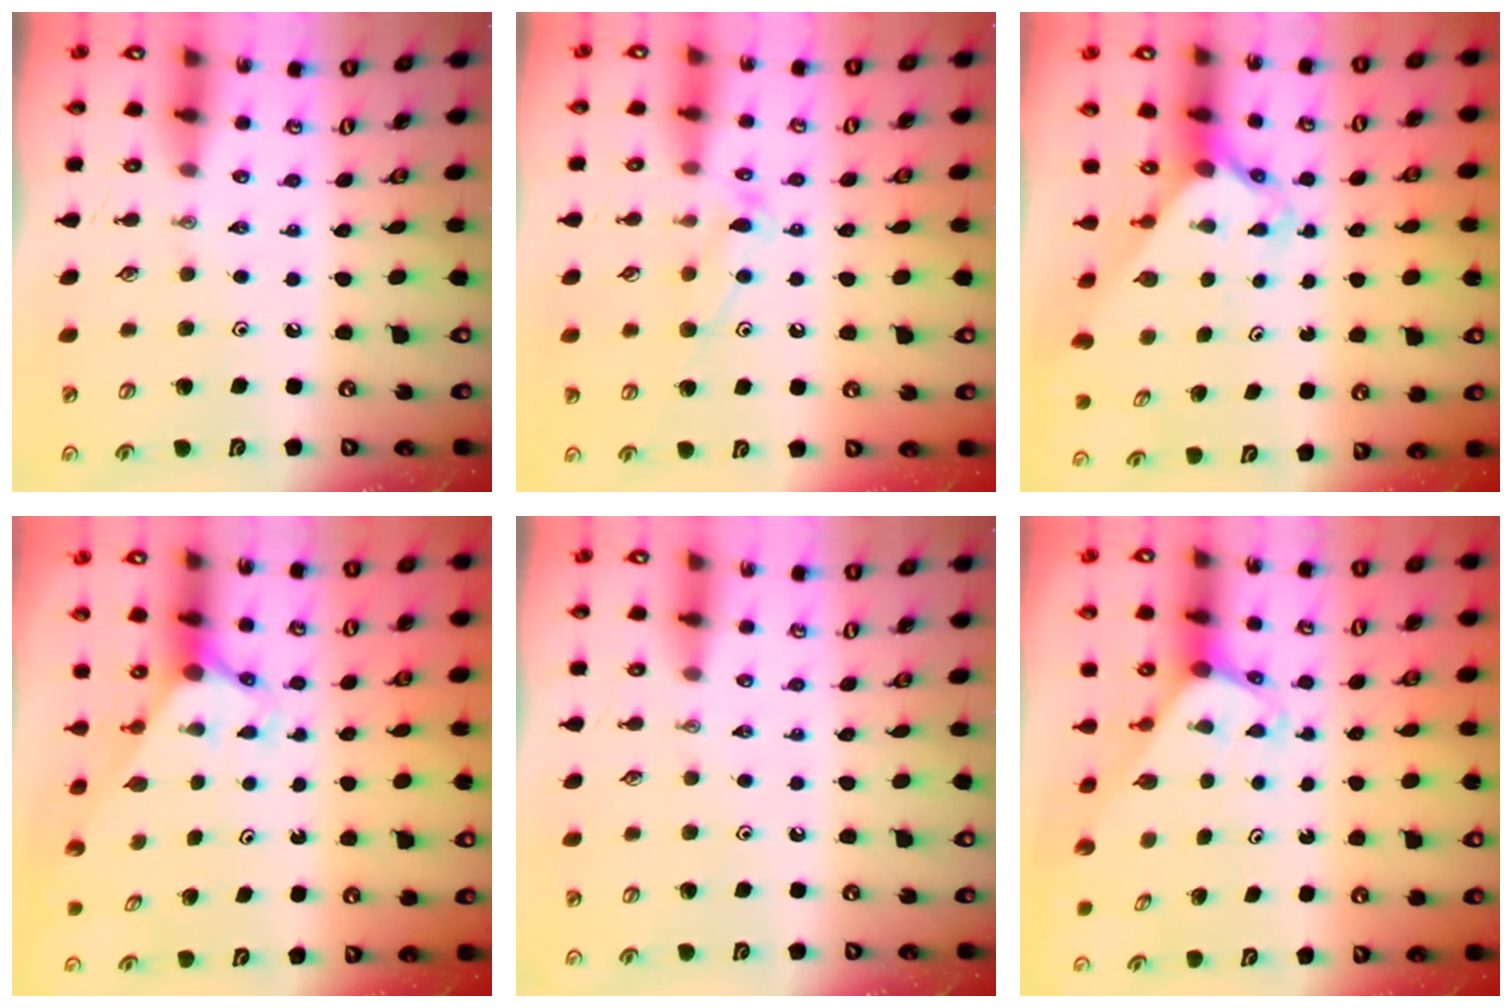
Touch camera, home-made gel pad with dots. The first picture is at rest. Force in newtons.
{"total": 12.0, "press": 12.0, "slide": 0.9}
{"total": 2.8, "press": 2.8, "slide": 0.1}
{"total": 2.9, "press": 2.9, "slide": 0.0}
{"total": 0.0}
{"total": 1.9, "press": 1.9, "slide": 0.1}